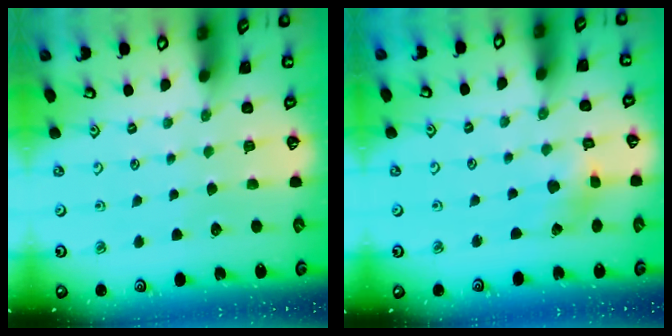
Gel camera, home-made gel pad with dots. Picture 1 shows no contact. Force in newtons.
{"total": 2.6, "press": 2.6, "slide": 0.5}